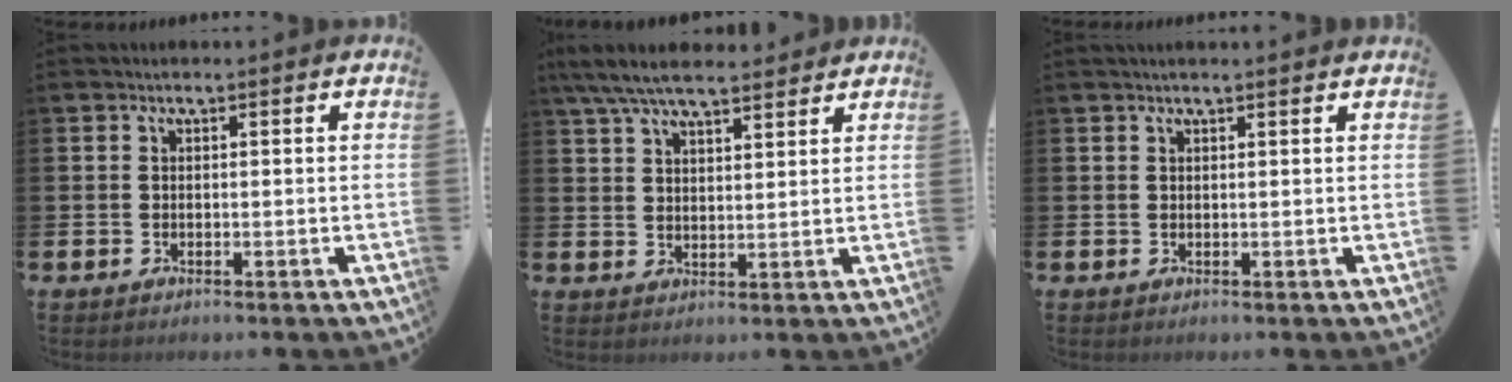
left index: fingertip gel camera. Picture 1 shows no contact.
{"total": 6.7, "force": [6.1, 1.4, 2.5], "torque": [-0.057, -0.021, 0.111]}
{"total": 0.9, "force": [0.8, -0.1, 0.3], "torque": [0.007, -0.005, 0.013]}